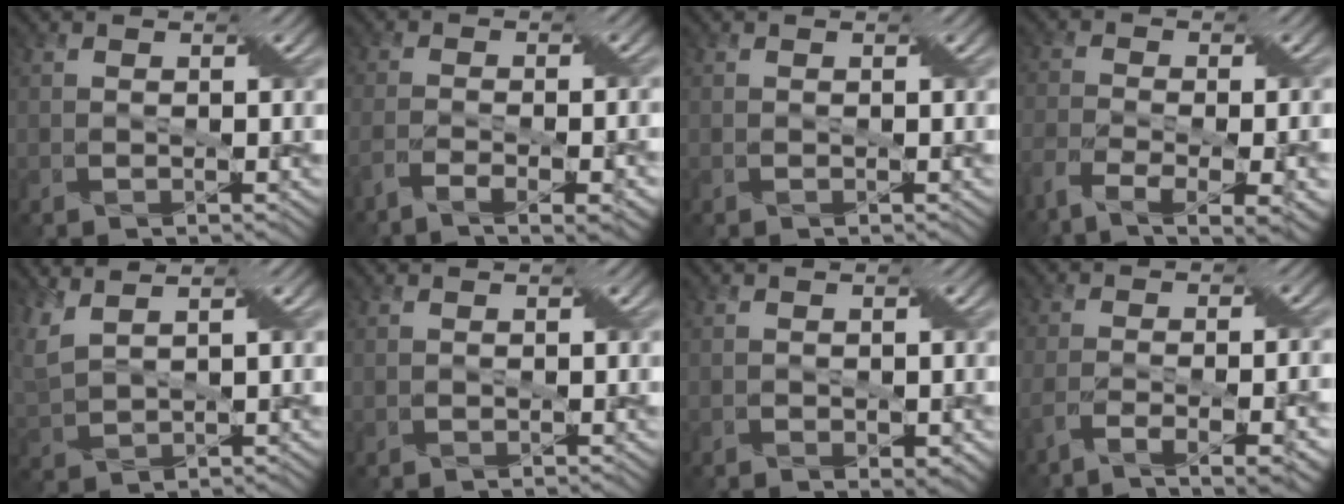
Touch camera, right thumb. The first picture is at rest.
{"total": 6.2, "force": [-4.1, 1.2, 4.6], "torque": [-0.079, -0.002, -0.070]}
{"total": 0.0}
{"total": 9.4, "force": [-5.8, 3.0, 6.8], "torque": [-0.139, -0.018, -0.096]}
{"total": 4.9, "force": [3.4, 1.4, 3.3], "torque": [-0.099, 0.011, 0.068]}
{"total": 0.0}
{"total": 1.7, "force": [-0.5, 1.0, 1.3], "torque": [-0.022, -0.006, -0.002]}
{"total": 7.7, "force": [-4.8, 1.5, 5.9], "torque": [-0.095, 0.001, -0.079]}